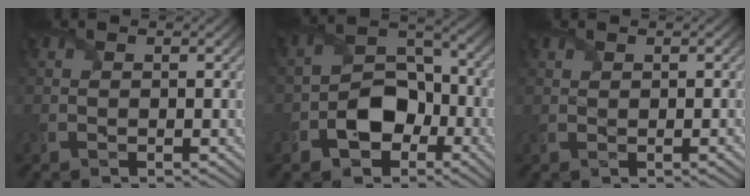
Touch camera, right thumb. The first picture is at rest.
{"total": 8.1, "force": [-3.4, 5.5, 4.8], "torque": [-0.082, 0.000, -0.067]}
{"total": 0.9, "force": [0.5, 0.2, 0.8], "torque": [-0.013, 0.002, 0.012]}